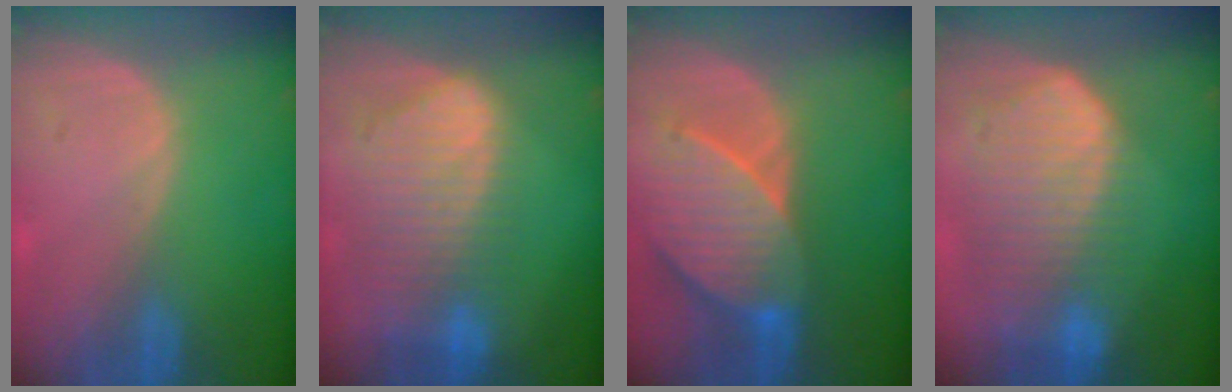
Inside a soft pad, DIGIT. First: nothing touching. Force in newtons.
{"total": 10.4, "press": 8.7, "slide": 5.5}
{"total": 9.5, "press": 8.6, "slide": 3.8}
{"total": 10.3, "press": 8.9, "slide": 5.2}